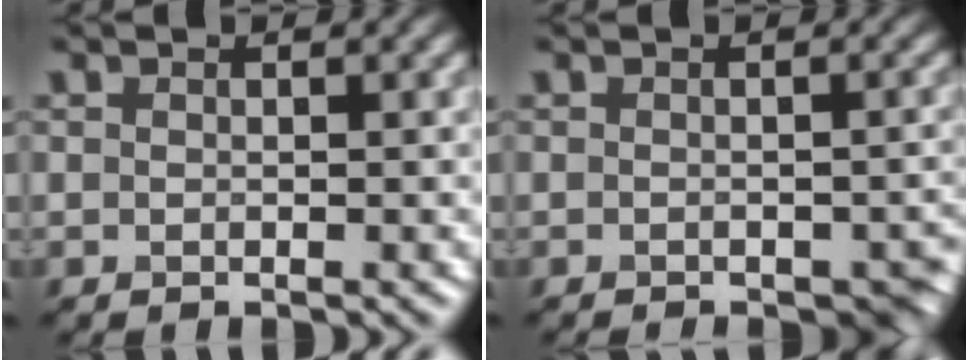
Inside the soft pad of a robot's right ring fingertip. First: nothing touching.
{"total": 3.0, "force": [-2.0, 1.3, 1.7], "torque": [-0.016, -0.011, -0.016]}